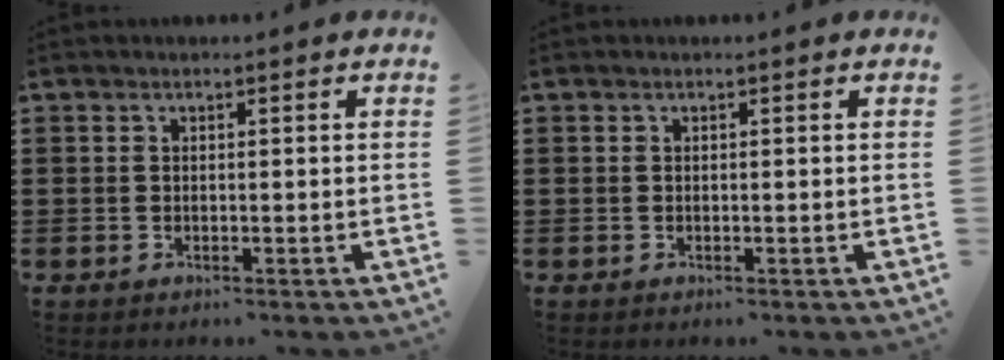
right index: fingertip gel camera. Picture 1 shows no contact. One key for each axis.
{"total": 0.0}